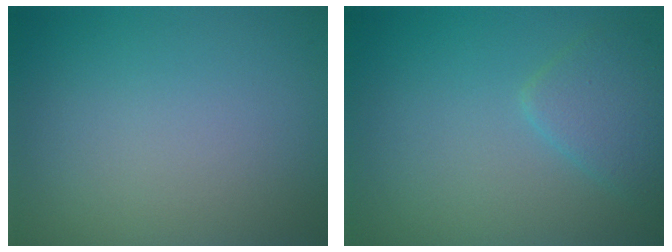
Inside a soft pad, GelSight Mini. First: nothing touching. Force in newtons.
{"total": 2.6, "press": 2.6, "slide": 0.1}